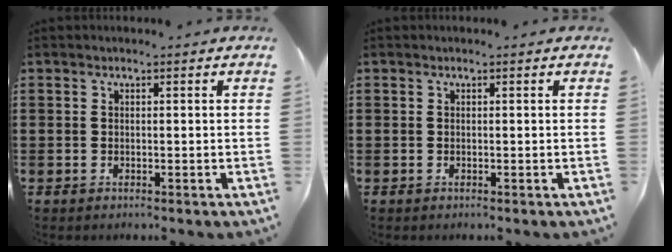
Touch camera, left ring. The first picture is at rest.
{"total": 0.0}